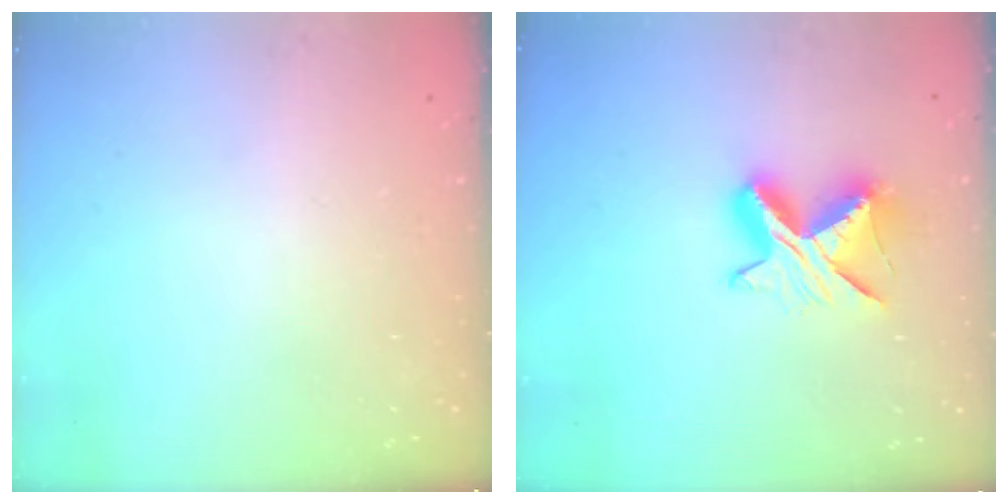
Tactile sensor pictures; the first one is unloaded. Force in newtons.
{"total": 9.4, "press": 9.3, "slide": 0.7}